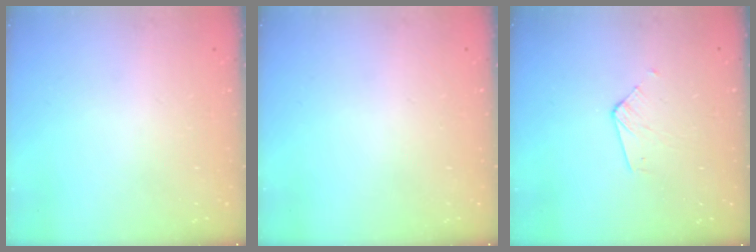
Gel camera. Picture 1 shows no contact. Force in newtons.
{"total": 0.0}
{"total": 3.7, "press": 3.6, "slide": 0.3}